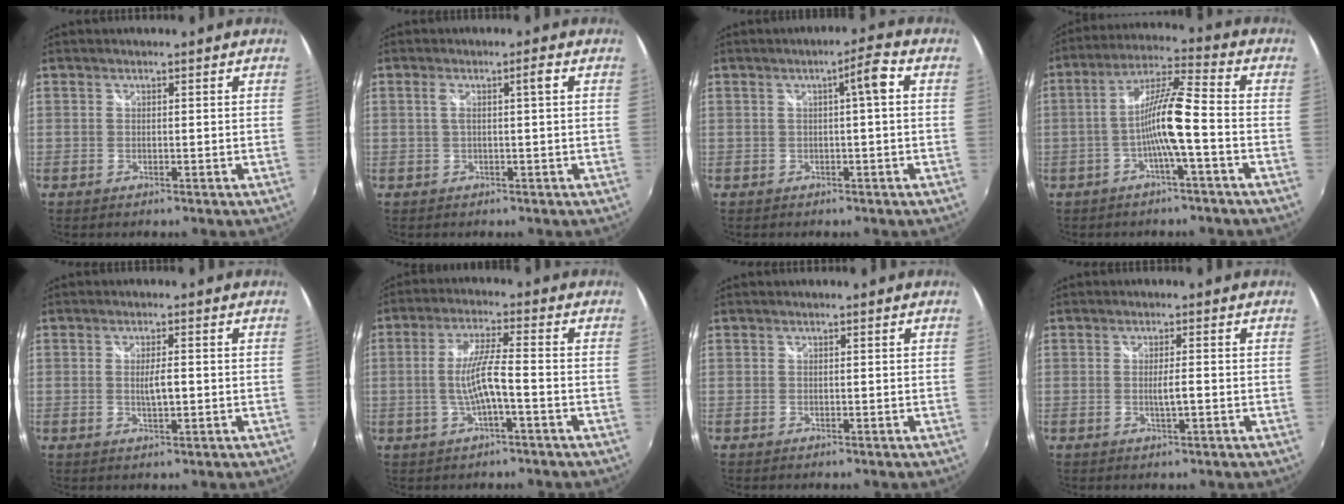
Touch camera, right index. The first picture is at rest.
{"total": 2.3, "force": [0.1, -0.3, 2.3], "torque": [-0.039, 0.005, 0.004]}
{"total": 3.6, "force": [0.2, -0.1, 3.6], "torque": [-0.059, 0.009, 0.005]}
{"total": 9.0, "force": [-3.1, 0.1, 8.5], "torque": [-0.173, 0.015, -0.057]}
{"total": 2.9, "force": [-0.3, 0.6, 2.8], "torque": [-0.049, -0.002, -0.005]}
{"total": 6.7, "force": [-2.0, 0.1, 6.4], "torque": [-0.127, 0.002, -0.033]}
{"total": 0.0}
{"total": 2.2, "force": [-0.6, -0.1, 2.1], "torque": [-0.037, -0.002, -0.012]}